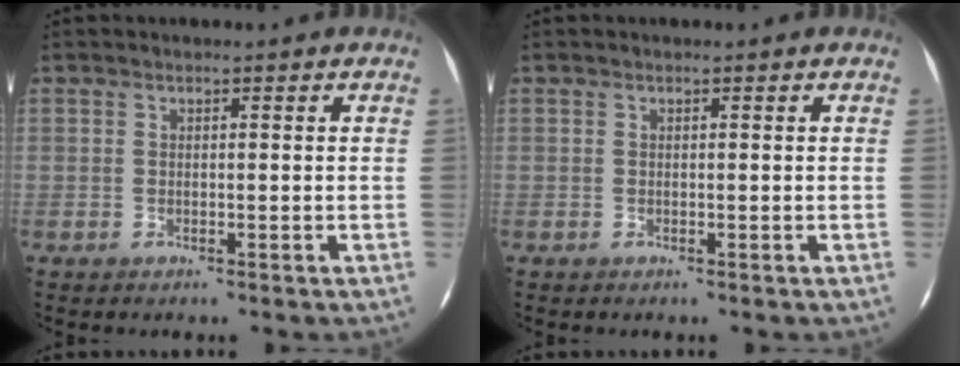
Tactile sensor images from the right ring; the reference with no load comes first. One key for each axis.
{"total": 0.0}